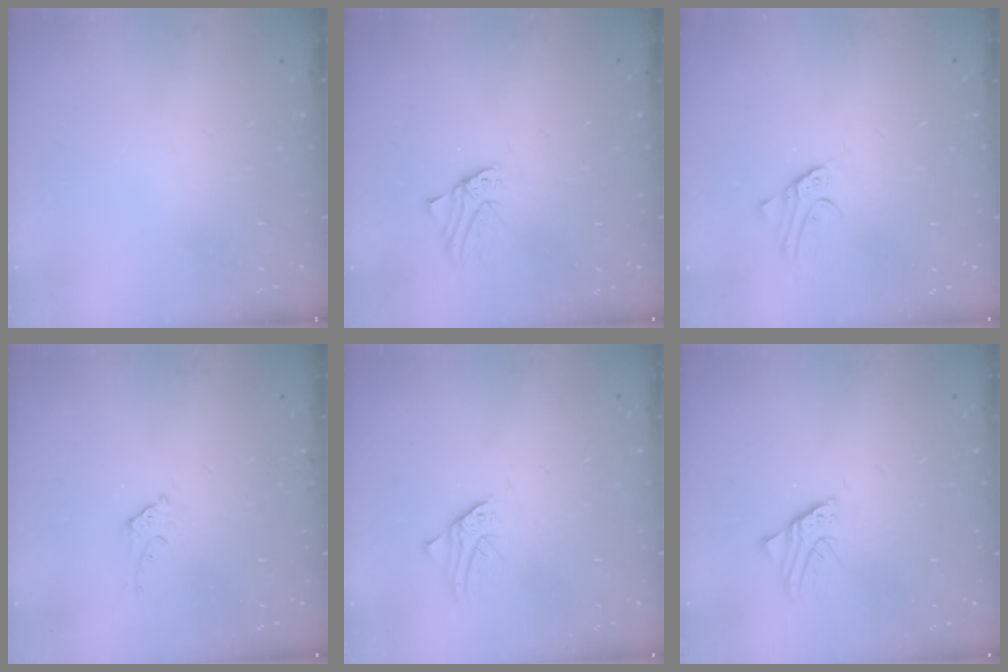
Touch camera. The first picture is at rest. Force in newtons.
{"total": 1.4, "press": 1.4, "slide": 0.1}
{"total": 2.7, "press": 2.7, "slide": 0.3}
{"total": 6.8, "press": 6.8, "slide": 0.4}
{"total": 1.2, "press": 1.2, "slide": 0.1}
{"total": 2.6, "press": 2.6, "slide": 0.2}